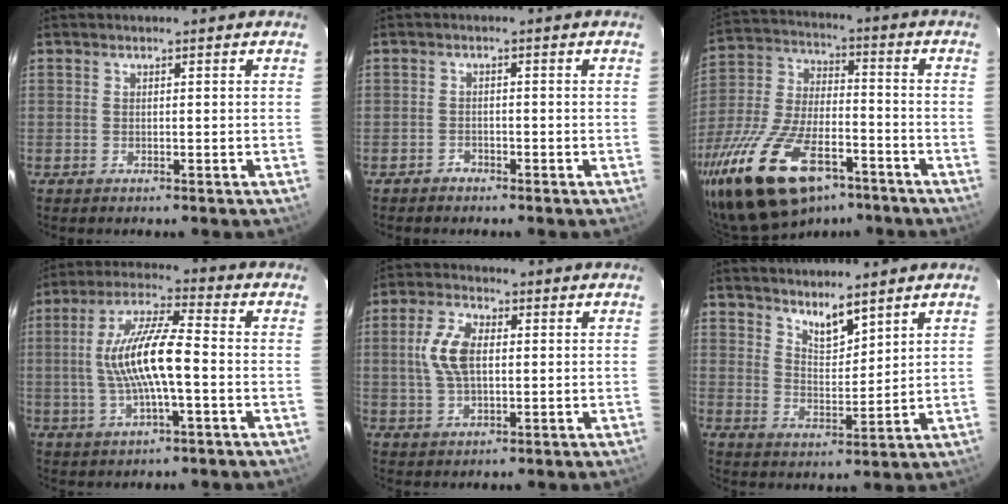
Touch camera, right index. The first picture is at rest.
{"total": 1.6, "force": [-1.3, 0.9, -0.1], "torque": [-0.003, 0.007, -0.024]}
{"total": 23.8, "force": [-14.9, 10.9, 15.0], "torque": [-0.310, -0.025, -0.254]}
{"total": 12.6, "force": [-1.3, 2.5, 12.3], "torque": [-0.238, 0.009, -0.027]}
{"total": 8.3, "force": [1.0, 4.5, 6.9], "torque": [-0.141, 0.012, 0.023]}
{"total": 6.0, "force": [4.9, 1.7, 3.0], "torque": [-0.046, -0.007, 0.089]}